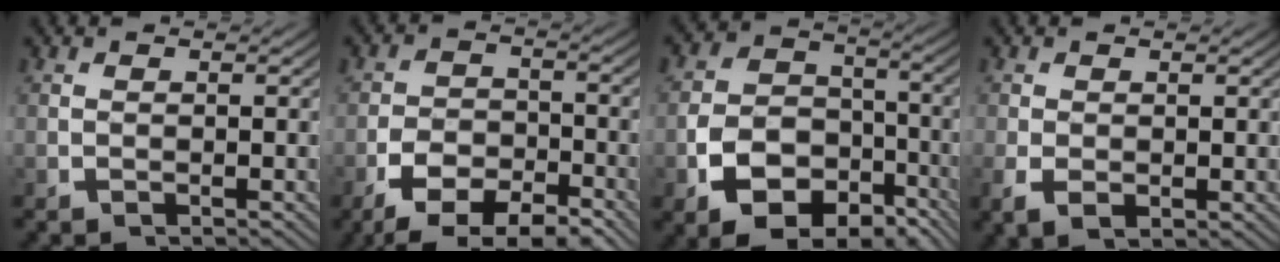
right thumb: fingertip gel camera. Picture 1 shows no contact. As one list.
[{"total": 7.2, "force": [-4.4, 4.2, 3.9], "torque": [-0.065, -0.030, -0.060]}, {"total": 11.8, "force": [-4.5, 9.3, 5.7], "torque": [-0.108, -0.044, -0.067]}, {"total": 1.6, "force": [-0.1, 1.0, 1.2], "torque": [-0.032, -0.012, 0.010]}]